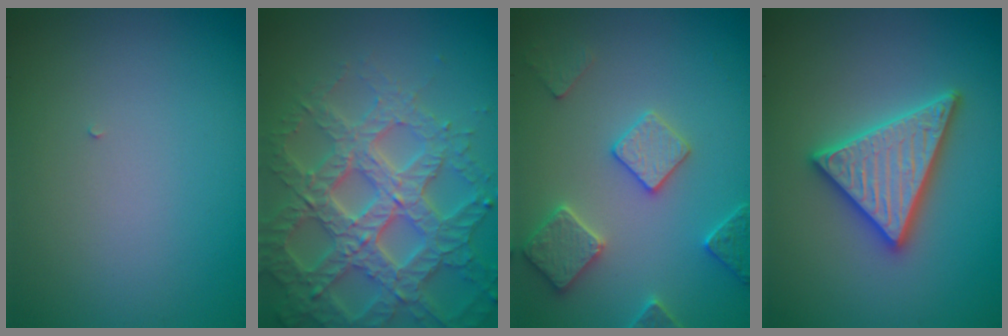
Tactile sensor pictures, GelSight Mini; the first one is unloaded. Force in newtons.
{"total": 6.9, "press": 6.7, "slide": 1.8}
{"total": 3.5, "press": 3.4, "slide": 0.9}
{"total": 4.8, "press": 4.8, "slide": 0.7}